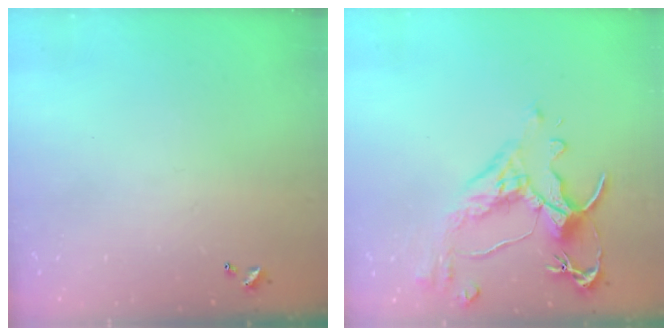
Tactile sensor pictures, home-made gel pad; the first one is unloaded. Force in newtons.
{"total": 3.5, "press": 3.2, "slide": 1.5}